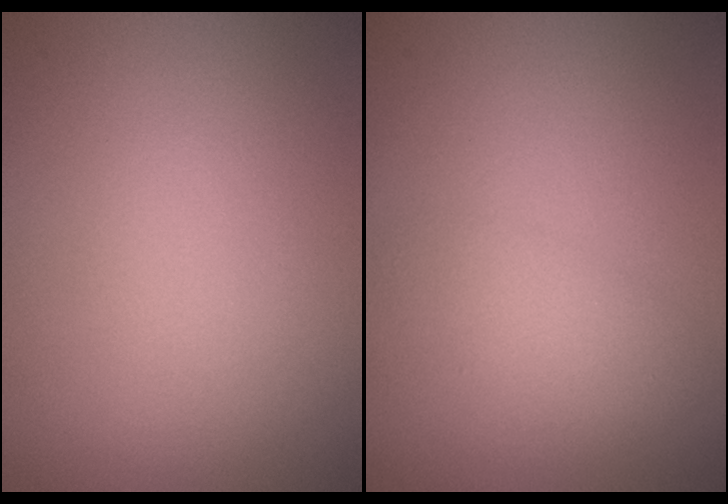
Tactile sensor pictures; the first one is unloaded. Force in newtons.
{"total": 2.0, "press": 2.0, "slide": 0.1}